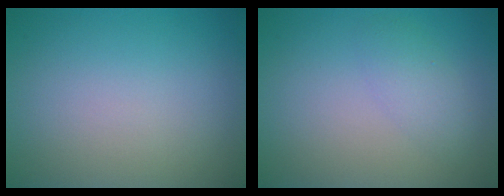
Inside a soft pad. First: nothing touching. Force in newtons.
{"total": 1.9, "press": 1.9, "slide": 0.1}